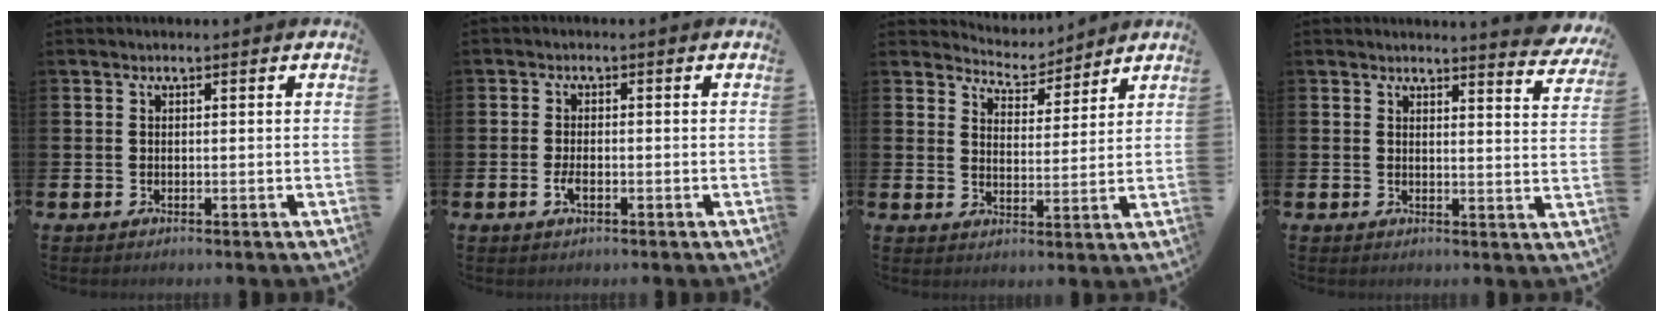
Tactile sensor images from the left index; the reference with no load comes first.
{"total": 2.1, "force": [-0.7, 0.9, 1.8], "torque": [-0.034, 0.000, -0.012]}
{"total": 5.1, "force": [4.9, 1.1, 0.0], "torque": [-0.020, -0.032, 0.088]}
{"total": 3.6, "force": [3.5, -0.2, 0.4], "torque": [0.002, -0.029, 0.058]}